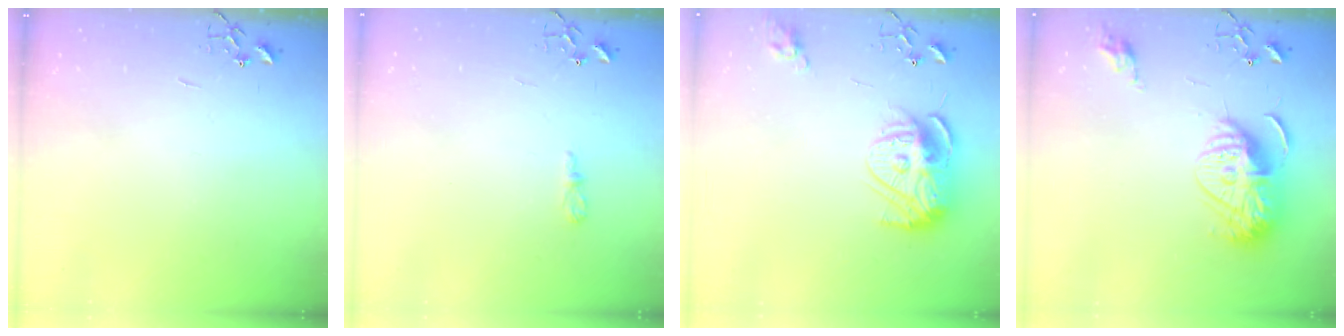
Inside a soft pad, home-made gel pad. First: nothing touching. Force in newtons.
{"total": 4.5, "press": 4.5, "slide": 0.5}
{"total": 13.5, "press": 13.4, "slide": 1.1}
{"total": 15.5, "press": 15.4, "slide": 1.4}